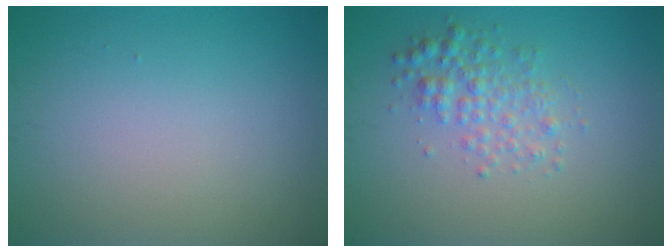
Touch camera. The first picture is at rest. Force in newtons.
{"total": 2.6, "press": 2.6, "slide": 0.1}